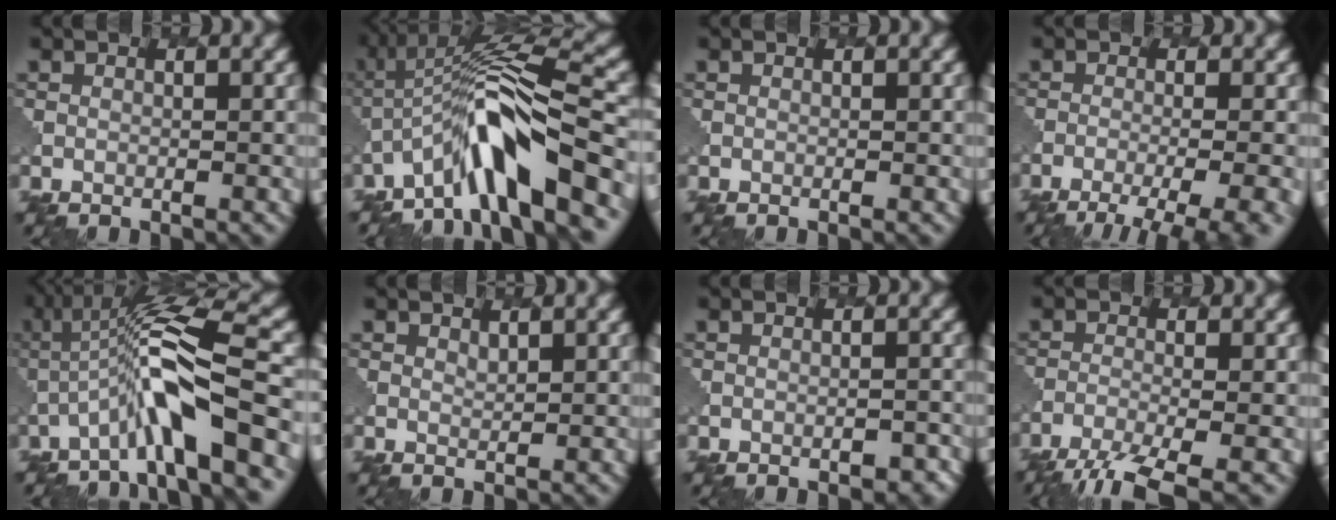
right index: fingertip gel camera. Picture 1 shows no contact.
{"total": 8.7, "force": [-4.6, 1.7, 7.1], "torque": [-0.119, 0.017, -0.085]}
{"total": 0.0}
{"total": 6.9, "force": [-4.2, 2.0, 5.2], "torque": [-0.063, -0.019, -0.058]}
{"total": 7.9, "force": [-2.8, 1.3, 7.3], "torque": [-0.129, 0.014, -0.053]}
{"total": 1.0, "force": [1.0, 0.1, 0.0], "torque": [-0.005, -0.007, 0.022]}
{"total": 1.7, "force": [-1.0, 0.7, 1.3], "torque": [-0.017, 0.000, -0.008]}
{"total": 5.5, "force": [-4.0, 1.1, 3.6], "torque": [-0.061, -0.015, -0.080]}